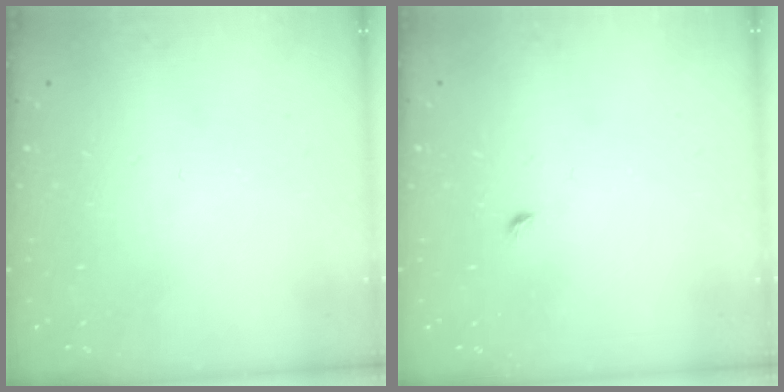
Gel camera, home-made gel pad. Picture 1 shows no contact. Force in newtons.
{"total": 2.7, "press": 2.6, "slide": 0.6}